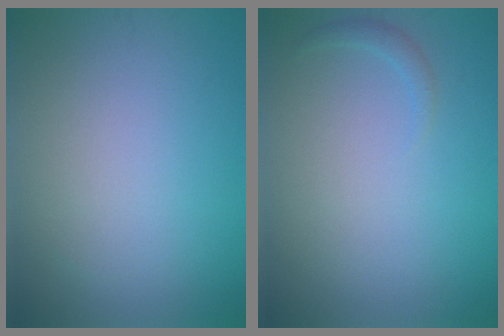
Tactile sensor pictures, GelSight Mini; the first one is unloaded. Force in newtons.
{"total": 0.8, "press": 0.8, "slide": 0.1}